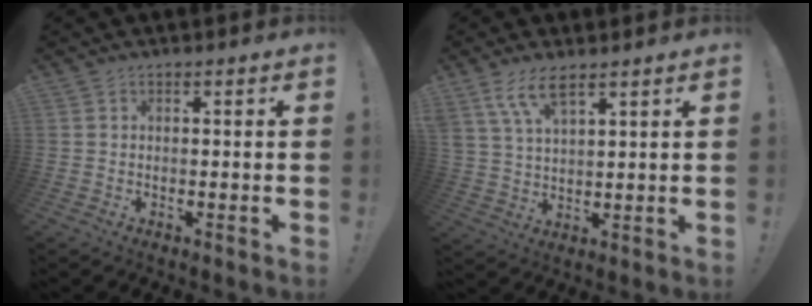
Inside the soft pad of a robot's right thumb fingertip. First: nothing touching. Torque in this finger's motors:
{"motor_torque": [0.98, 1.12, 0.23, 0.31, 0.39]}